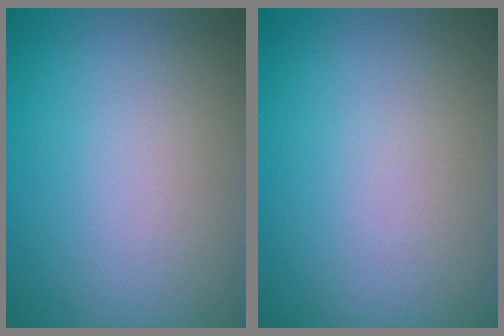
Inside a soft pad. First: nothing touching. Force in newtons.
{"total": 0.0}